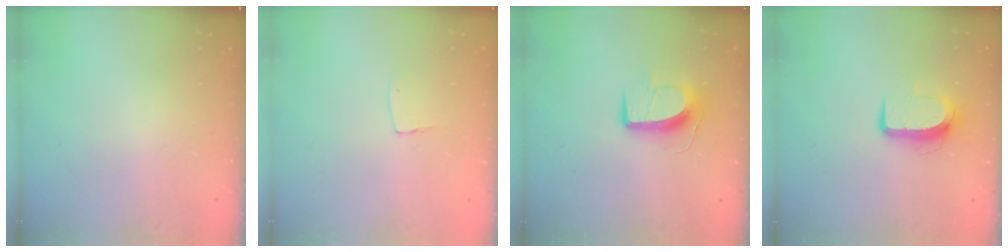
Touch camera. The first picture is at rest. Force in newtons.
{"total": 4.4, "press": 4.4, "slide": 0.3}
{"total": 11.6, "press": 11.6, "slide": 0.1}
{"total": 9.1, "press": 9.1, "slide": 0.9}